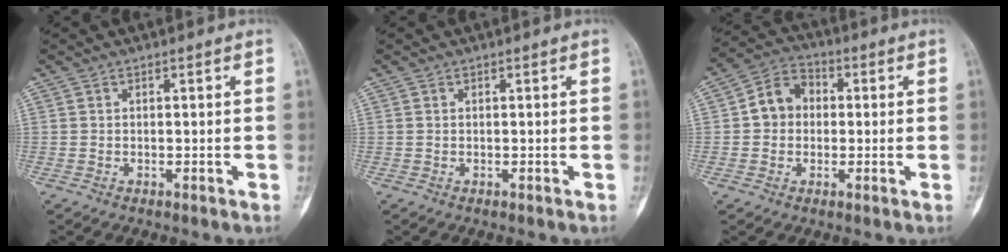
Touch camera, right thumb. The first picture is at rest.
{"total": 0.0}
{"total": 7.6, "force": [0.3, 6.4, 4.0], "torque": [-0.049, 0.022, -0.006]}